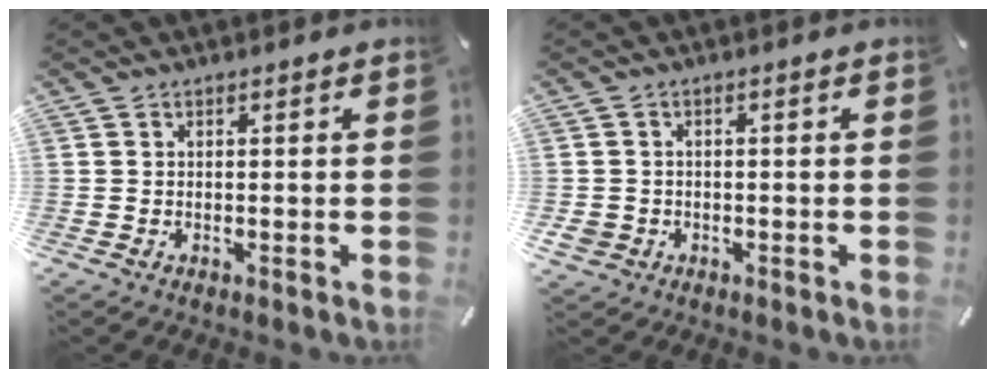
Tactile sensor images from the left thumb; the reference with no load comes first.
{"total": 2.8, "force": [-0.9, 2.5, 0.7], "torque": [-0.017, -0.001, -0.020]}